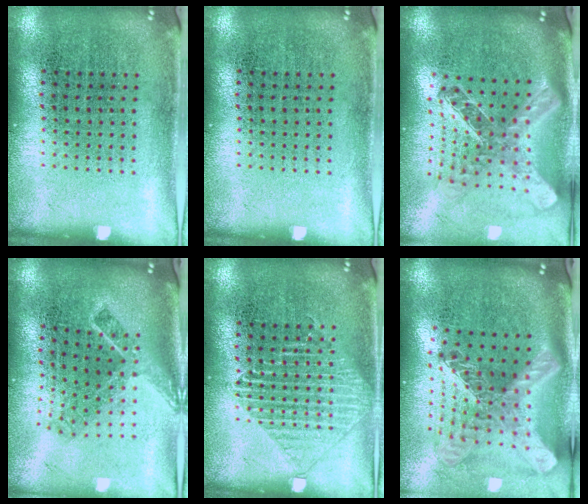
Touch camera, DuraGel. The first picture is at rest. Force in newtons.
{"total": 0.0}
{"total": 2.6, "press": 2.0, "slide": 1.7}
{"total": 2.1, "press": 1.5, "slide": 1.5}
{"total": 2.0, "press": 2.0, "slide": 0.3}
{"total": 3.0, "press": 2.1, "slide": 2.1}